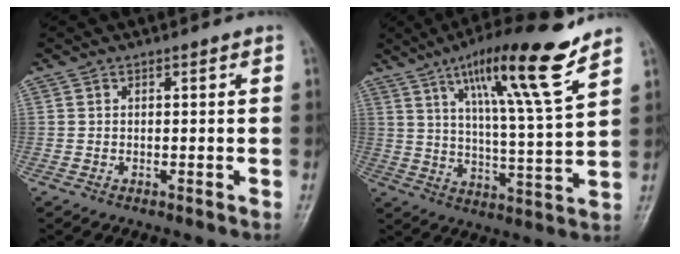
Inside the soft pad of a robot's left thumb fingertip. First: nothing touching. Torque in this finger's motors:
{"motor_torque": [0.64, 0.44, 1.65, -1.12, 0.44]}